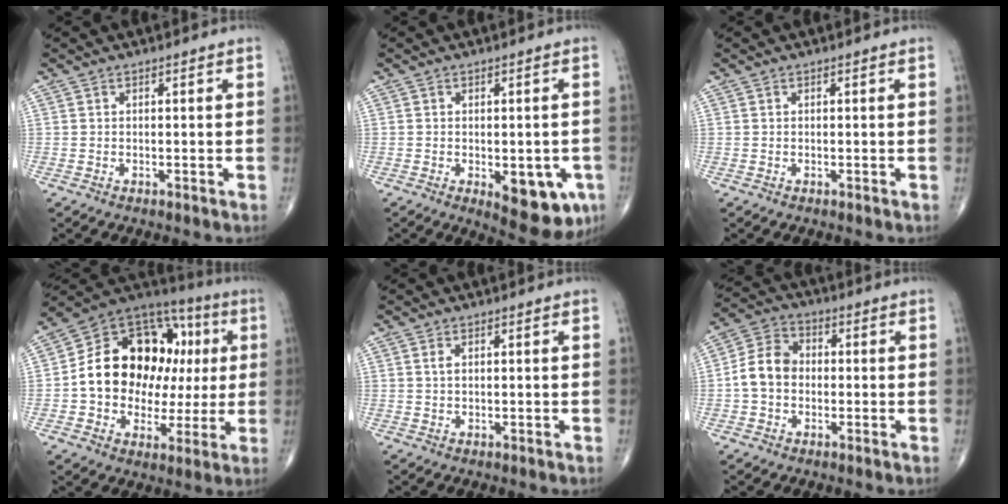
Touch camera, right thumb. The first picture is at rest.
{"total": 10.6, "force": [-3.6, 5.0, 8.7], "torque": [-0.084, 0.000, -0.035]}
{"total": 0.0}
{"total": 23.5, "force": [2.1, 16.7, 16.5], "torque": [-0.219, 0.045, 0.039]}
{"total": 1.2, "force": [0.4, 0.6, 0.9], "torque": [-0.021, 0.003, 0.009]}
{"total": 8.0, "force": [-0.7, 6.4, 4.9], "torque": [-0.081, 0.028, -0.026]}